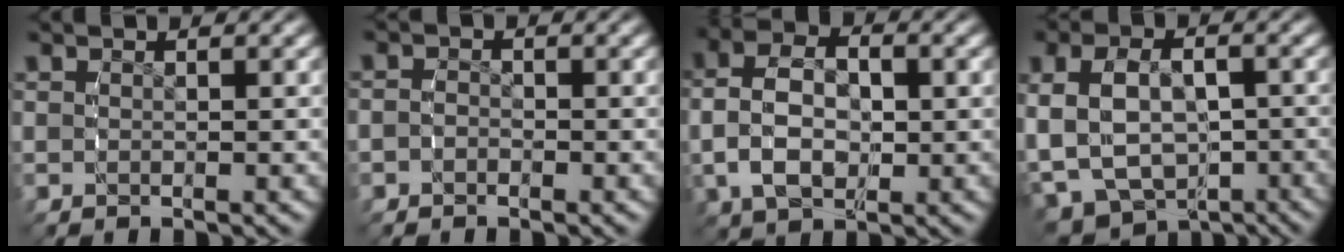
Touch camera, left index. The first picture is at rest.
{"total": 1.2, "force": [-1.0, 0.8, 0.1], "torque": [-0.010, -0.011, -0.016]}
{"total": 7.3, "force": [0.2, 5.1, 5.1], "torque": [-0.107, -0.009, 0.008]}
{"total": 12.1, "force": [-3.0, 9.8, 6.4], "torque": [-0.150, -0.056, -0.029]}